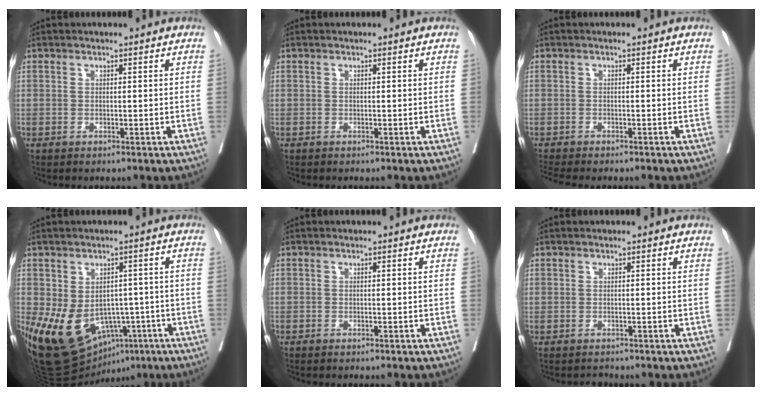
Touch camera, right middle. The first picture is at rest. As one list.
[{"total": 0.0}, {"total": 5.8, "force": [-5.2, 0.6, 2.6], "torque": [-0.034, -0.007, -0.078]}, {"total": 15.6, "force": [-6.6, 10.3, 9.6], "torque": [-0.180, -0.004, -0.081]}, {"total": 1.1, "force": [-0.9, -0.1, 0.6], "torque": [-0.006, 0.000, -0.008]}, {"total": 0.7, "force": [-0.4, 0.5, -0.3], "torque": [-0.001, 0.000, -0.008]}]